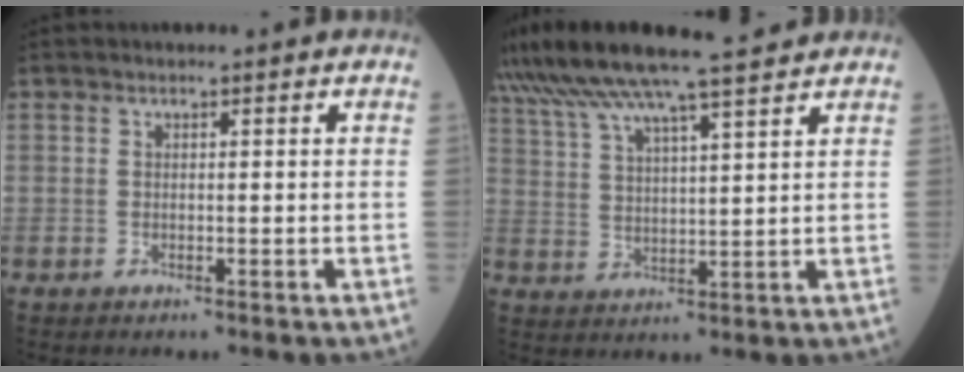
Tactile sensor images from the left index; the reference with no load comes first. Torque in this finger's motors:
{"motor_torque": [1.04, -1.10, 0.43, 0.19]}